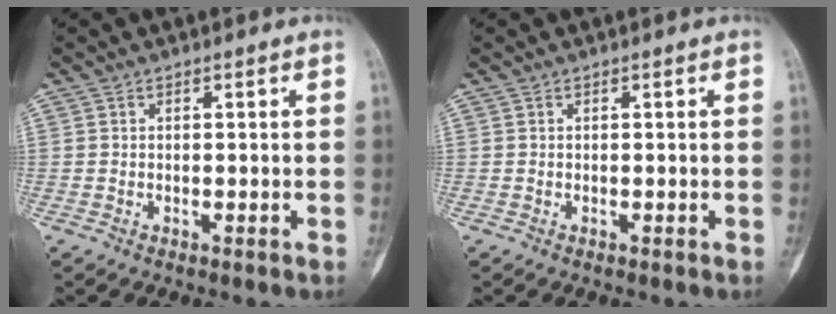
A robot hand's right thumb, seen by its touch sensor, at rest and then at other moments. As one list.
[{"total": 0.0}]